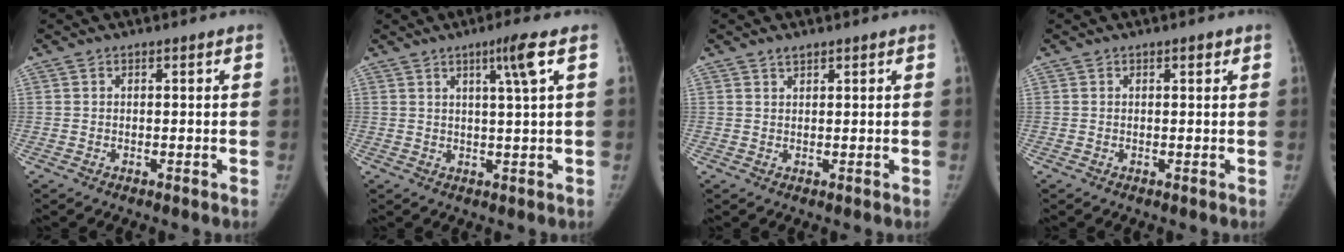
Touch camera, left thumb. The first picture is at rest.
{"total": 5.1, "force": [2.2, -0.8, 4.6], "torque": [-0.079, -0.009, 0.038]}
{"total": 1.2, "force": [1.0, 0.4, 0.5], "torque": [-0.002, -0.007, 0.018]}
{"total": 1.0, "force": [0.5, 0.4, 0.7], "torque": [-0.005, 0.000, 0.006]}